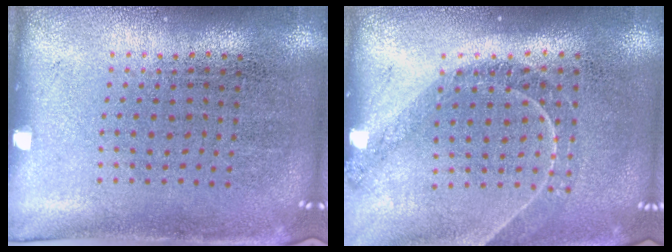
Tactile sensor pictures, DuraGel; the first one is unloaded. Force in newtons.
{"total": 1.2, "press": 1.1, "slide": 0.4}